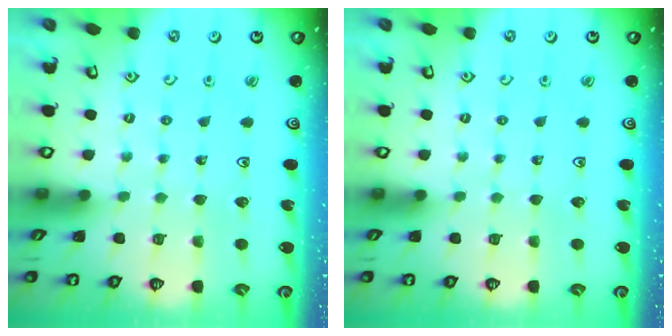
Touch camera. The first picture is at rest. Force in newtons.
{"total": 0.0}